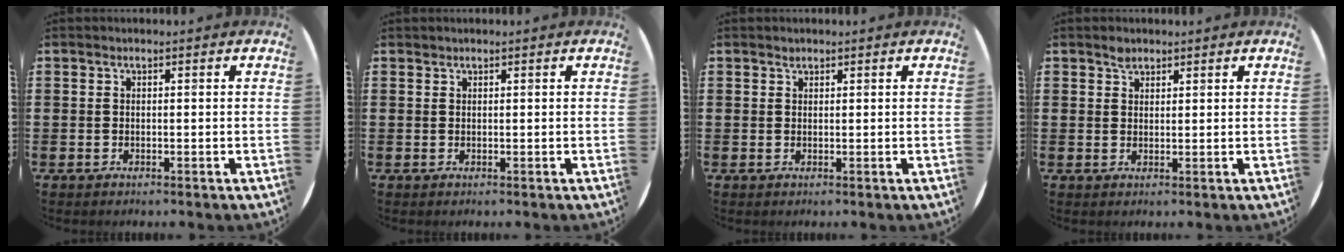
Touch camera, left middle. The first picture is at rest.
{"total": 0.0}
{"total": 0.6, "force": [0.6, 0.2, 0.0], "torque": [0.000, 0.003, 0.011]}
{"total": 1.5, "force": [1.3, 0.7, 0.2], "torque": [0.002, -0.002, 0.023]}